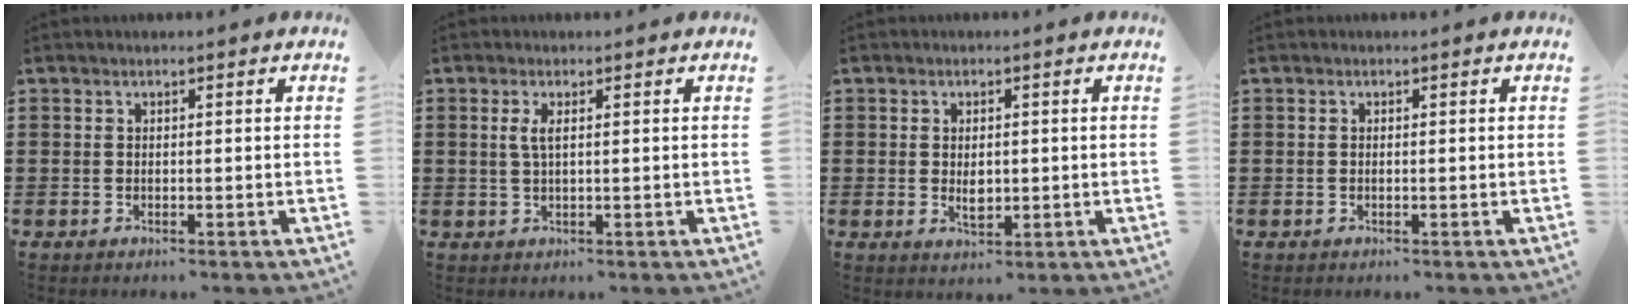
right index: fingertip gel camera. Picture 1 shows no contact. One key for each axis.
{"total": 2.0, "fx": 0.5, "fy": 0.4, "fz": 1.9, "tx": -0.040, "ty": 0.002, "tz": 0.006}
{"total": 2.7, "fx": 0.0, "fy": 1.4, "fz": 2.3, "tx": -0.035, "ty": 0.001, "tz": -0.002}
{"total": 0.0}